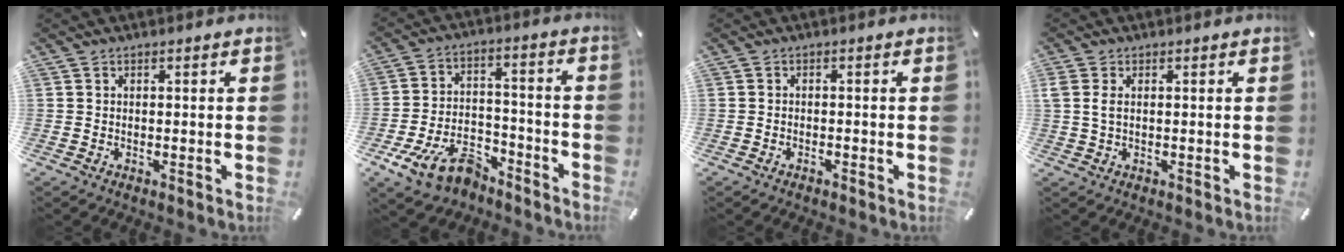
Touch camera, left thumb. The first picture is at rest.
{"total": 13.5, "force": [-8.6, 7.4, 7.4], "torque": [-0.136, 0.055, -0.150]}
{"total": 0.9, "force": [-0.8, 0.4, 0.3], "torque": [-0.006, 0.001, -0.017]}
{"total": 2.7, "force": [0.7, 1.4, 2.2], "torque": [-0.054, 0.002, 0.008]}